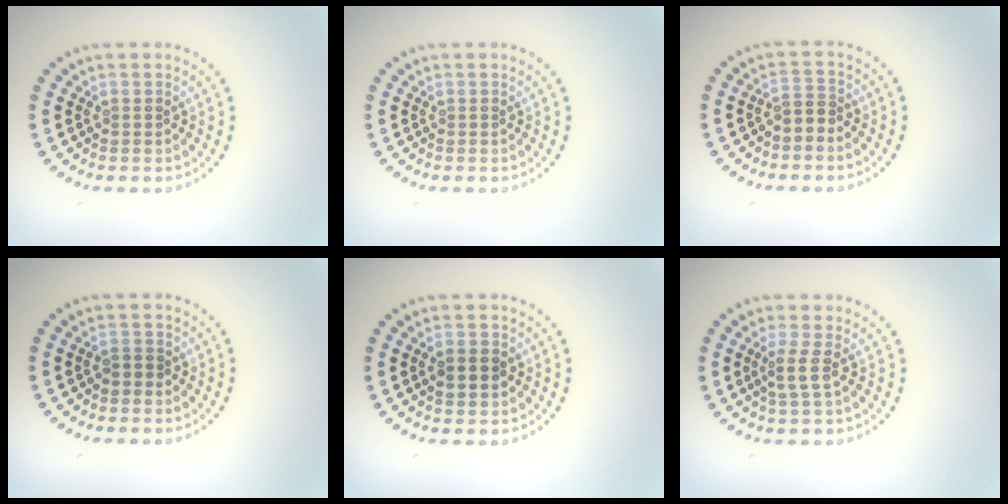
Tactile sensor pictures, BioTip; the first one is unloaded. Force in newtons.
{"total": 0.0}
{"total": 1.6, "press": 1.2, "slide": 1.1}
{"total": 1.1, "press": 1.0, "slide": 0.3}
{"total": 2.7, "press": 2.7, "slide": 0.1}
{"total": 1.8, "press": 1.4, "slide": 1.2}